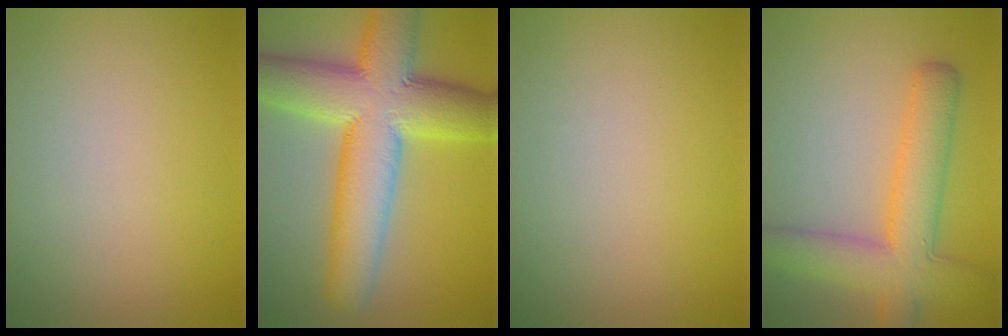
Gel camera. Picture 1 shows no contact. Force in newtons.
{"total": 12.3, "press": 12.3, "slide": 0.3}
{"total": 0.0}
{"total": 7.0, "press": 7.0, "slide": 0.3}